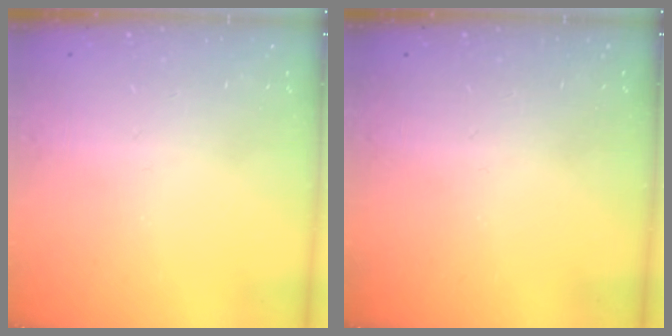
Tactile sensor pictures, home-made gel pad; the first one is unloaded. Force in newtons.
{"total": 0.0}